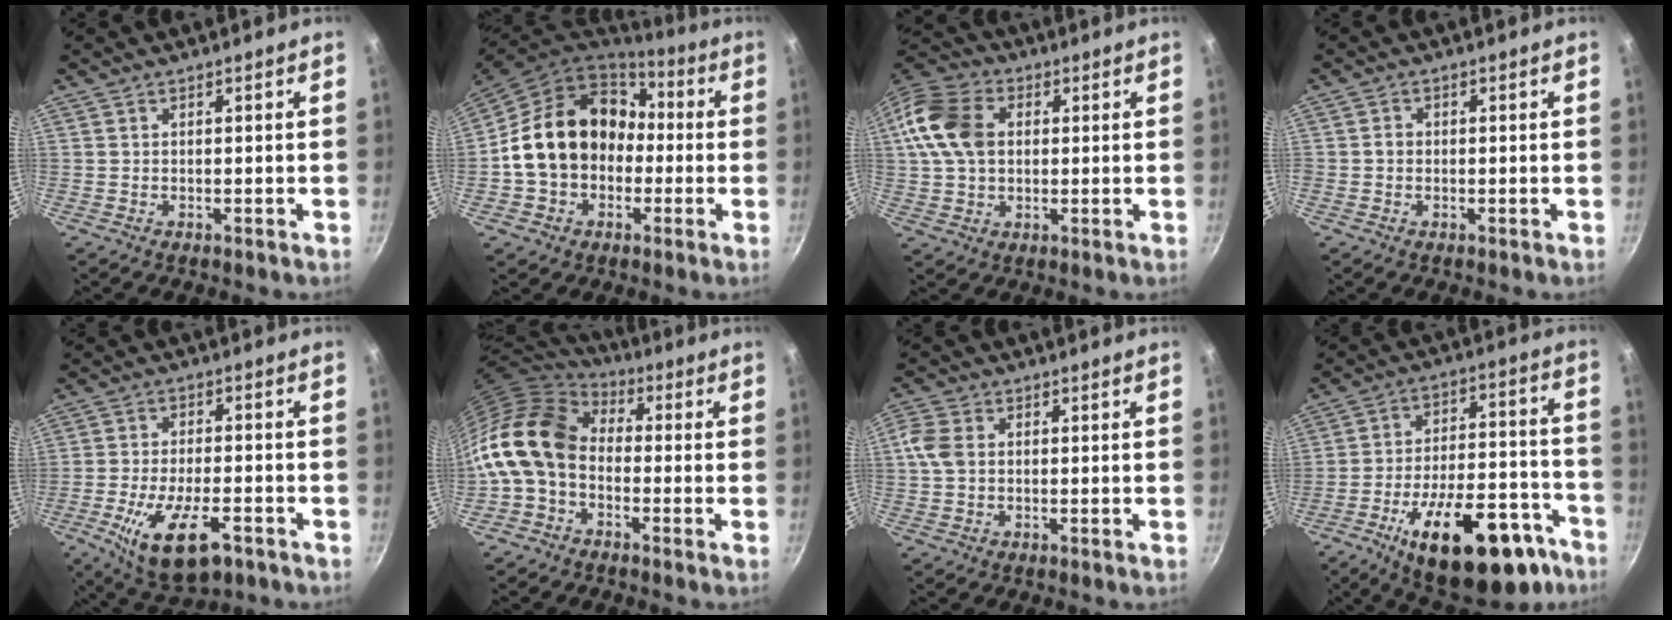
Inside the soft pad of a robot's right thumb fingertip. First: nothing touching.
{"total": 19.0, "force": [-0.1, 15.2, 11.3], "torque": [-0.177, 0.056, -0.001]}
{"total": 13.3, "force": [2.2, 9.6, 9.0], "torque": [-0.164, 0.016, 0.024]}
{"total": 1.4, "force": [-0.2, 1.1, 0.7], "torque": [-0.013, 0.009, -0.008]}
{"total": 13.9, "force": [-6.0, 5.9, 11.0], "torque": [-0.191, 0.008, -0.097]}
{"total": 15.7, "force": [-1.0, 11.5, 10.6], "torque": [-0.190, 0.035, -0.040]}
{"total": 5.2, "force": [0.4, 4.0, 3.4], "torque": [-0.066, 0.007, -0.001]}
{"total": 26.3, "force": [-14.7, 11.7, 18.4], "torque": [-0.225, 0.077, -0.206]}